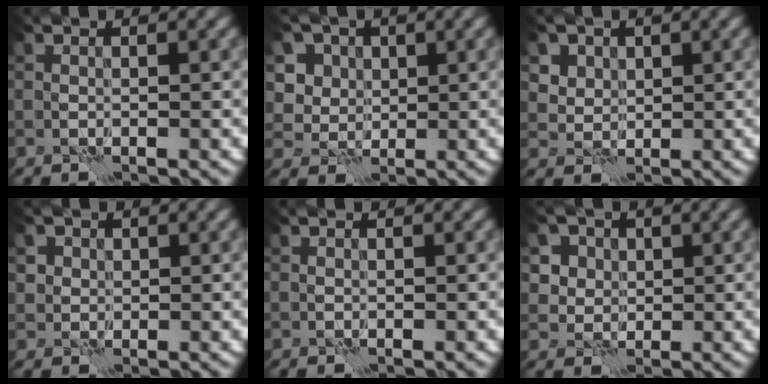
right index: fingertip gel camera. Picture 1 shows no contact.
{"total": 5.3, "force": [1.8, 4.5, 2.2], "torque": [-0.052, -0.004, 0.024]}
{"total": 4.5, "force": [2.3, 3.5, 1.6], "torque": [-0.048, -0.006, 0.036]}
{"total": 2.2, "force": [0.6, 2.1, 0.5], "torque": [-0.013, 0.000, 0.012]}
{"total": 0.0}
{"total": 5.2, "force": [2.2, 4.3, 1.9], "torque": [-0.046, -0.001, 0.026]}